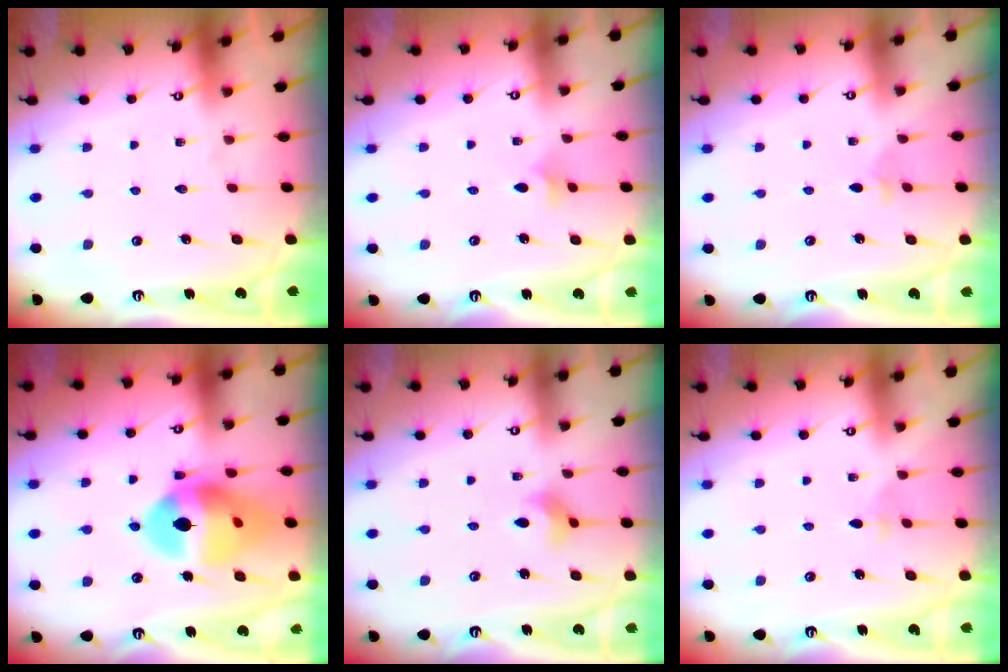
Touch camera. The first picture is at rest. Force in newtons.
{"total": 2.9, "press": 2.8, "slide": 0.7}
{"total": 2.2, "press": 2.2, "slide": 0.6}
{"total": 16.2, "press": 15.2, "slide": 5.6}
{"total": 3.4, "press": 3.4, "slide": 0.3}
{"total": 2.0, "press": 1.9, "slide": 0.5}